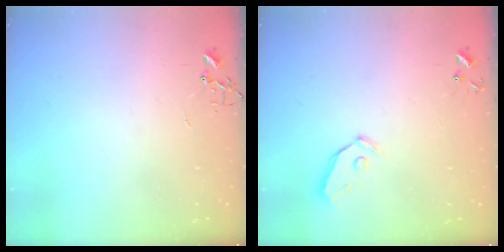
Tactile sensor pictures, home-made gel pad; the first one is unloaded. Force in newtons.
{"total": 4.9, "press": 4.9, "slide": 0.2}